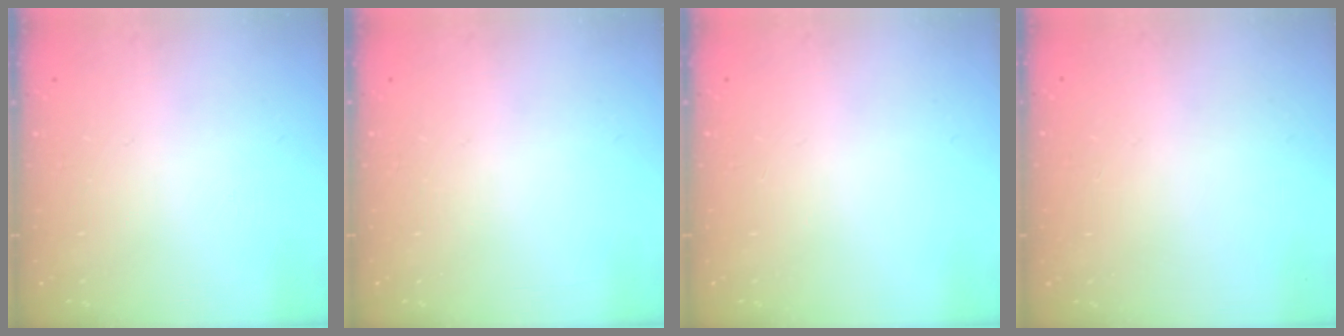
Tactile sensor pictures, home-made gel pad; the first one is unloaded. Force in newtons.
{"total": 0.0}
{"total": 0.0}
{"total": 0.6, "press": 0.6, "slide": 0.1}